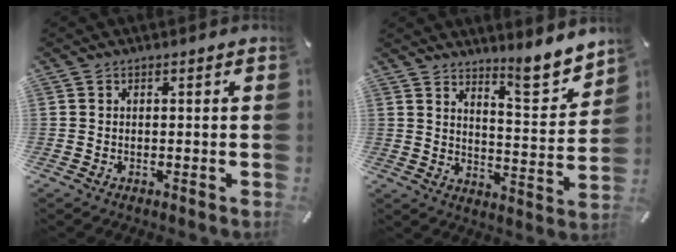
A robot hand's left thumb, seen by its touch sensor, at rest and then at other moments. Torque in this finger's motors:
{"motor_torque": [0.99, -0.50, 0.09, -0.15, 0.02]}